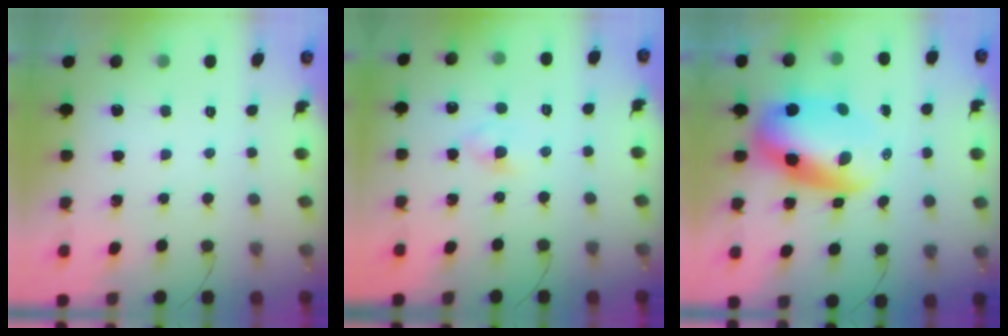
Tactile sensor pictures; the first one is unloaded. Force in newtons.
{"total": 3.1, "press": 2.9, "slide": 1.2}
{"total": 10.5, "press": 10.2, "slide": 2.4}